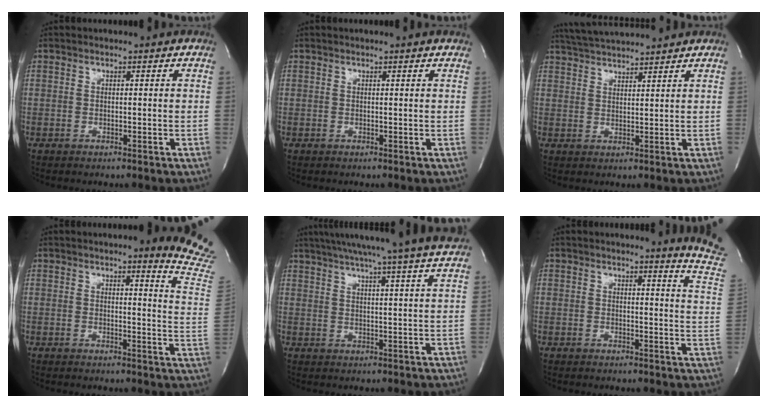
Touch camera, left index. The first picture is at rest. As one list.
[{"total": 0.9, "force": [0.8, -0.1, 0.4], "torque": [-0.012, 0.002, 0.014]}, {"total": 7.8, "force": [7.4, -0.5, 2.3], "torque": [-0.050, 0.028, 0.125]}, {"total": 10.9, "force": [9.9, -0.5, 4.6], "torque": [-0.039, -0.091, 0.083]}, {"total": 20.2, "force": [17.5, -1.5, 9.9], "torque": [-0.165, -0.013, 0.229]}, {"total": 9.1, "force": [8.8, -1.6, 1.7], "torque": [-0.014, -0.106, 0.071]}]